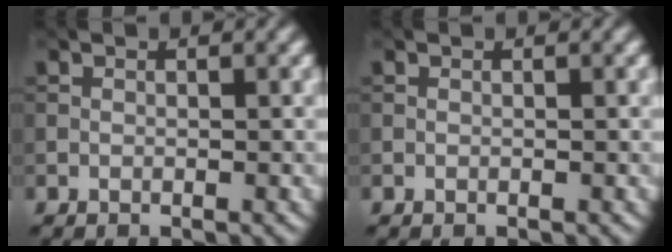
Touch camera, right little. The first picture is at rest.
{"total": 0.0}